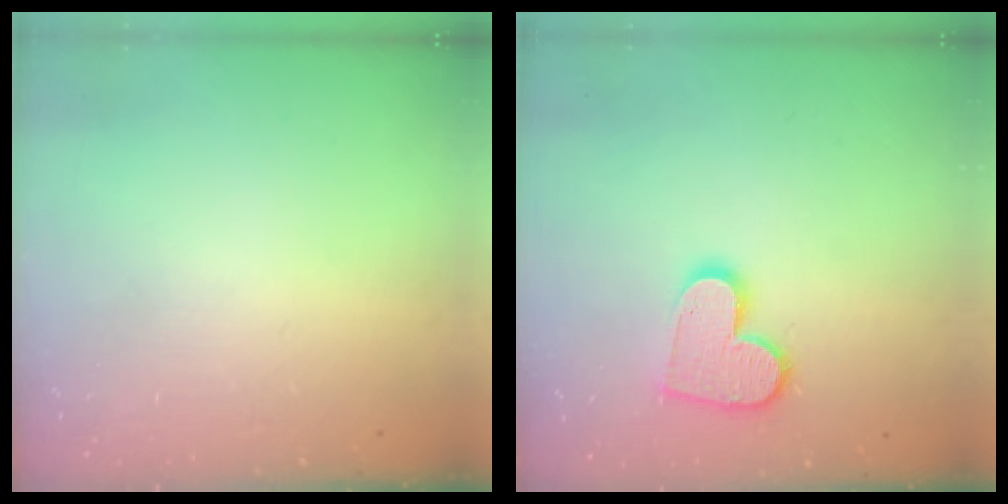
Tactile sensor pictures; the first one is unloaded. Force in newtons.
{"total": 11.8, "press": 11.8, "slide": 0.8}